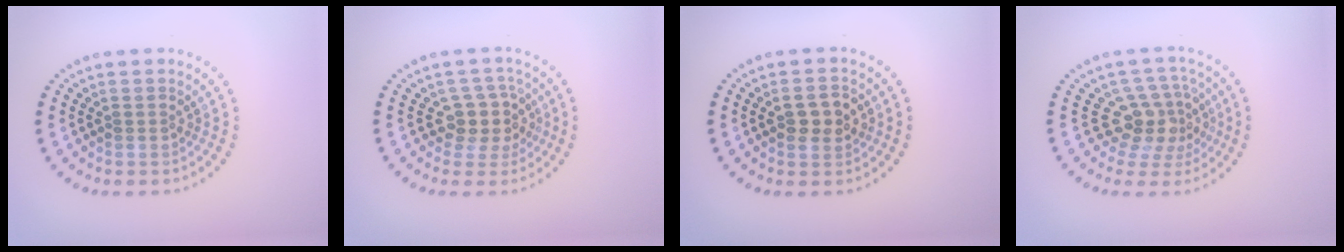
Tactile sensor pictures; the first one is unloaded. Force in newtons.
{"total": 2.9, "press": 2.3, "slide": 1.7}
{"total": 2.6, "press": 2.6, "slide": 0.0}
{"total": 4.0, "press": 2.9, "slide": 2.8}